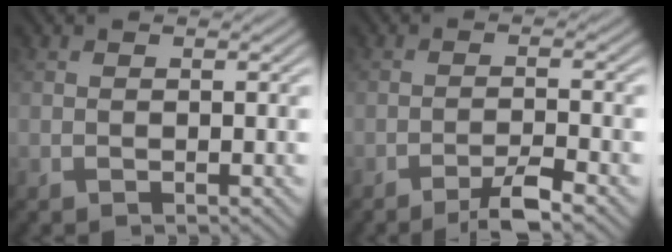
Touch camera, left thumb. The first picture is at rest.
{"total": 3.6, "force": [-2.6, 0.2, 2.5], "torque": [-0.043, 0.007, -0.052]}